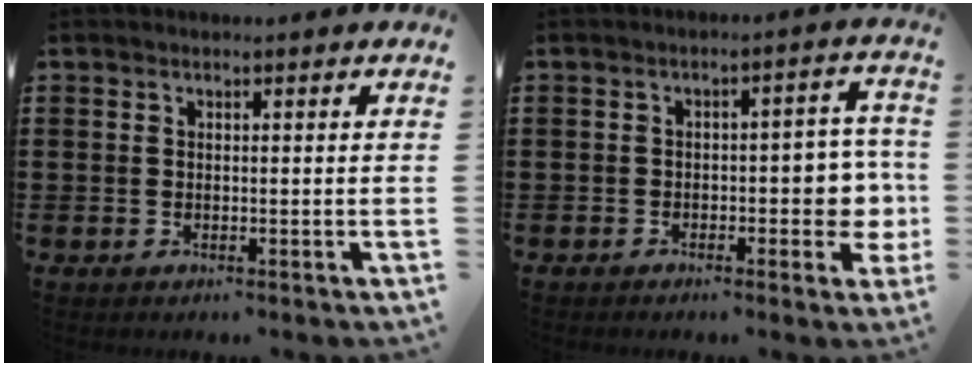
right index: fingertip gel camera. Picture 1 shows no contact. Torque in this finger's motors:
{"motor_torque": [0.57, 0.57, 0.50, 0.03]}